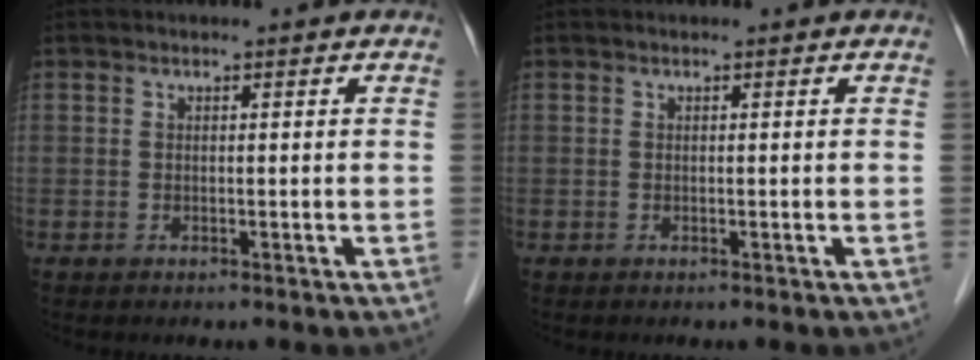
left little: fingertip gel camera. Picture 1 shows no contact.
{"total": 0.0}